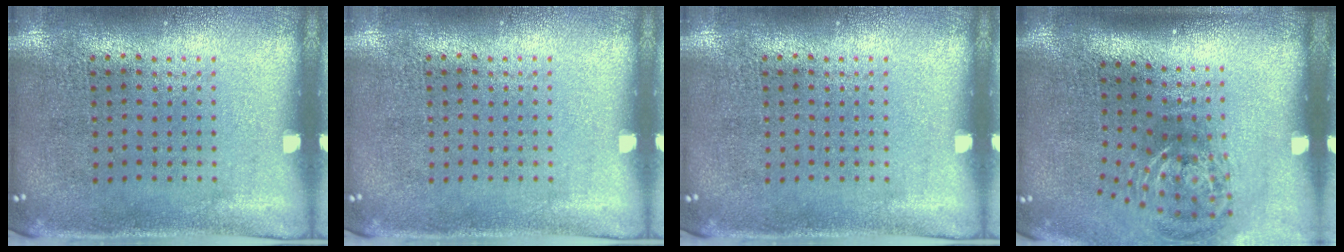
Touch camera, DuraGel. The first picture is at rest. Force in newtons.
{"total": 0.0}
{"total": 0.0}
{"total": 1.8, "press": 1.2, "slide": 1.3}